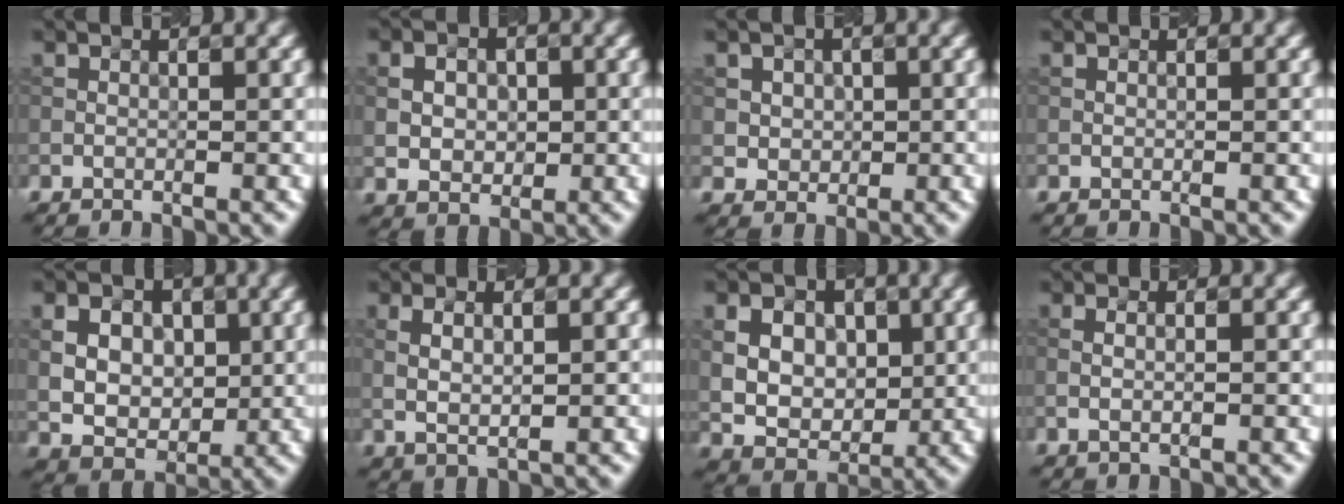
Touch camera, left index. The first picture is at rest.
{"total": 3.3, "force": [0.4, 2.5, 2.2], "torque": [-0.042, 0.000, 0.005]}
{"total": 2.5, "force": [0.8, 2.1, 1.1], "torque": [-0.018, 0.006, 0.014]}
{"total": 0.0}
{"total": 5.9, "force": [1.0, 4.5, 3.8], "torque": [-0.072, -0.001, 0.019]}
{"total": 2.5, "force": [0.4, 1.0, 2.2], "torque": [-0.049, -0.001, 0.011]}
{"total": 7.2, "force": [1.5, 5.4, 4.4], "torque": [-0.073, 0.010, 0.022]}
{"total": 1.3, "force": [-0.1, 0.5, 1.3], "torque": [-0.025, -0.002, -0.005]}